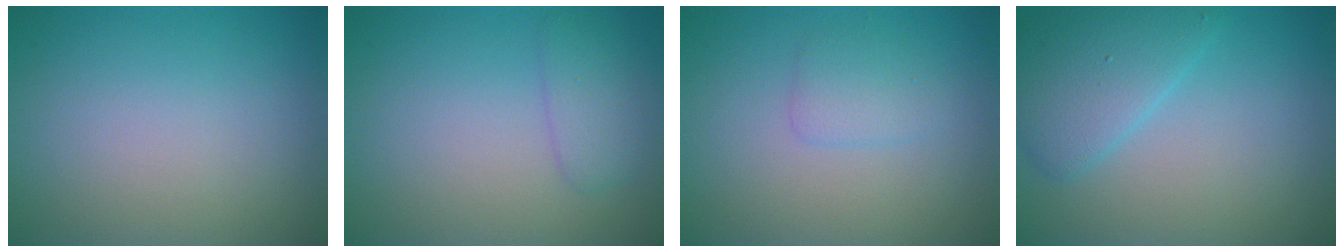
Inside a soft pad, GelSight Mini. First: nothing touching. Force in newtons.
{"total": 2.1, "press": 2.1, "slide": 0.1}
{"total": 1.6, "press": 1.6, "slide": 0.0}
{"total": 3.7, "press": 3.7, "slide": 0.3}